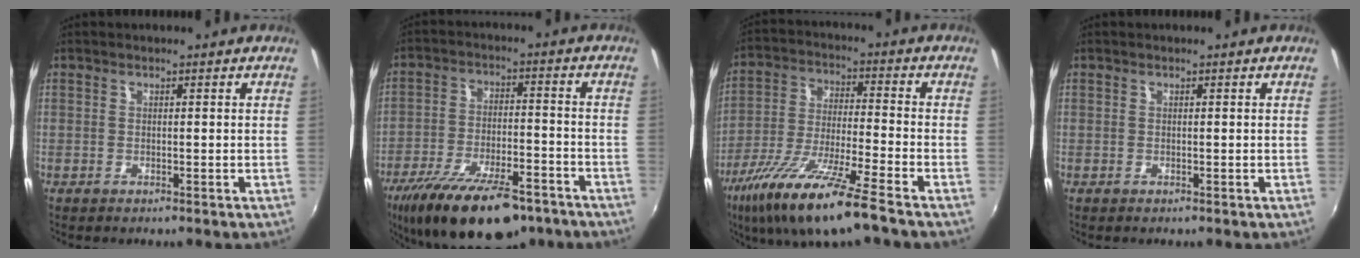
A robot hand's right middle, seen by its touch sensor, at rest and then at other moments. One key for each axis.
{"total": 20.5, "fx": -14.9, "fy": 7.4, "fz": 12.1, "tx": -0.234, "ty": -0.036, "tz": -0.229}
{"total": 15.9, "fx": -11.1, "fy": 1.2, "fz": 11.4, "tx": -0.231, "ty": -0.037, "tz": -0.203}
{"total": 0.0}